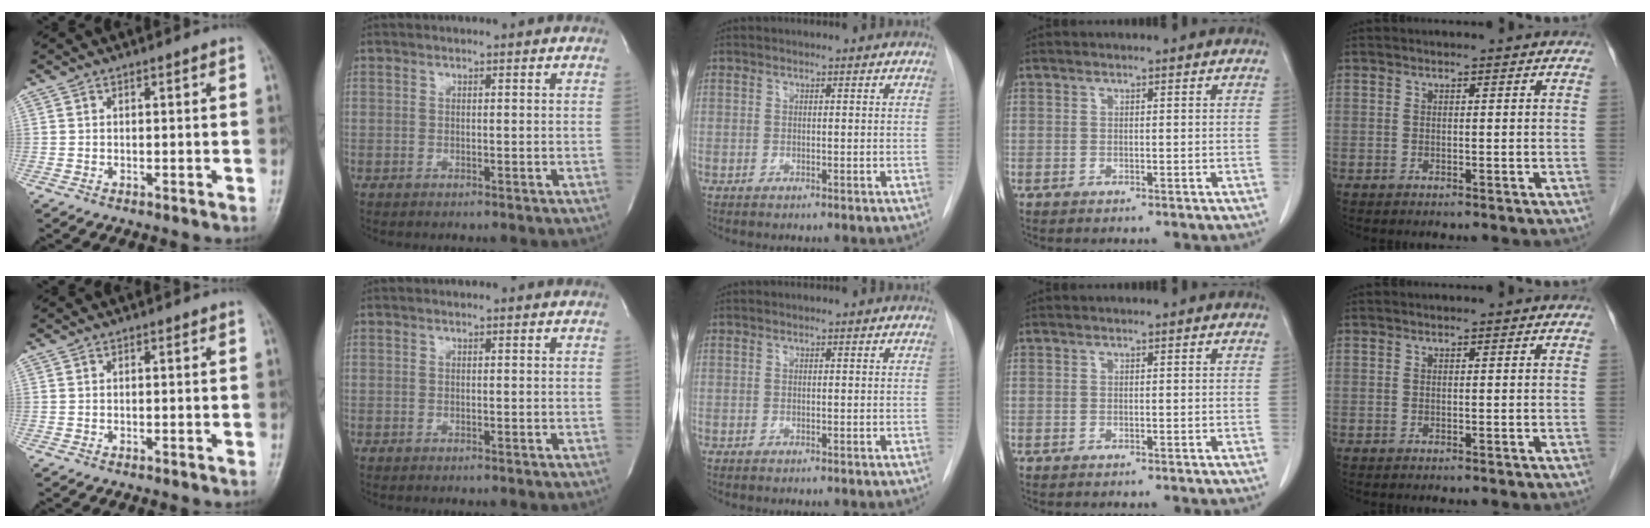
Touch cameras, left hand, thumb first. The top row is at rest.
{}